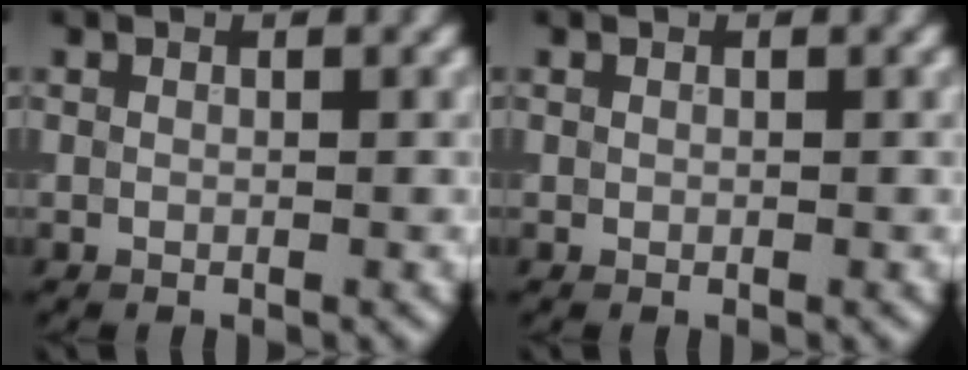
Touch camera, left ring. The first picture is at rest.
{"total": 0.0}